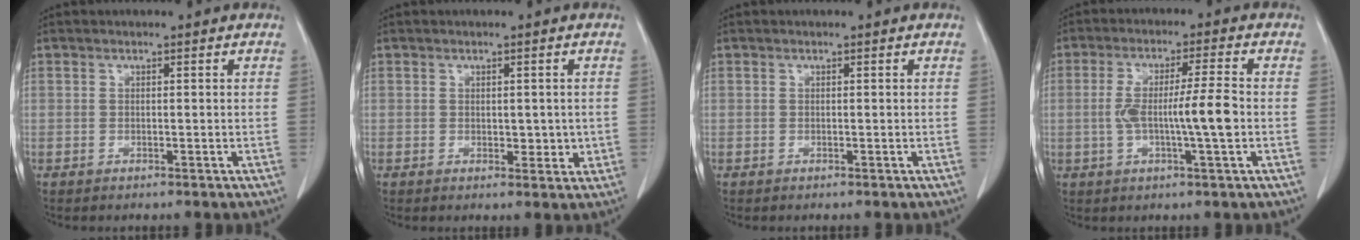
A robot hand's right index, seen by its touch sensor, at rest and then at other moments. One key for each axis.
{"total": 2.3, "fx": -0.1, "fy": 1.3, "fz": 1.9, "tx": -0.022, "ty": -0.002, "tz": 0.004}
{"total": 0.0}
{"total": 8.1, "fx": -1.0, "fy": 0.0, "fz": 8.1, "tx": -0.150, "ty": 0.004, "tz": -0.018}